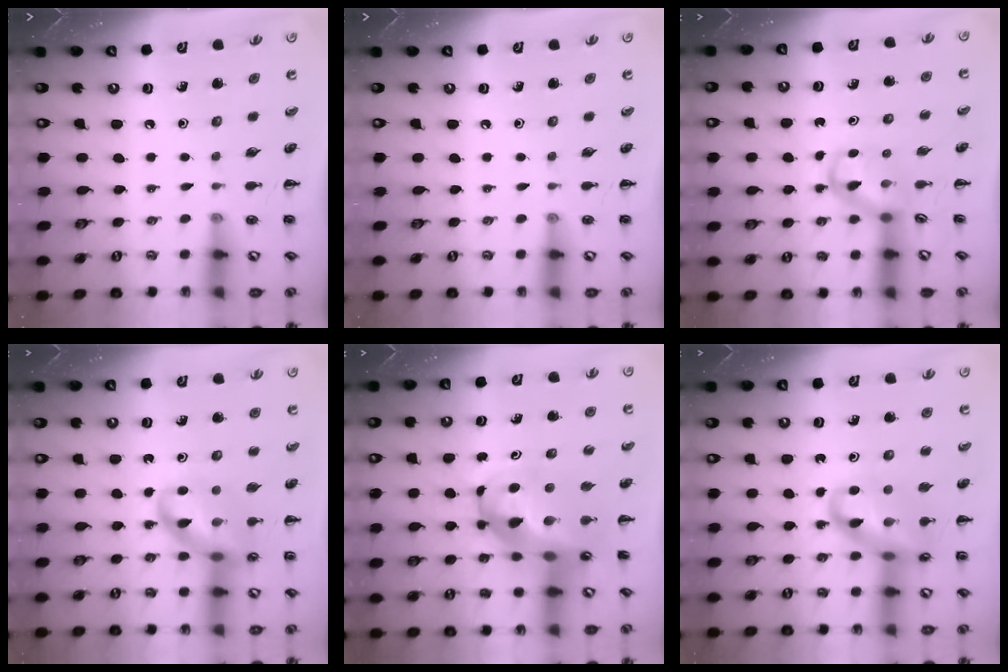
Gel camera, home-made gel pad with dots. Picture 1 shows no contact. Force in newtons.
{"total": 0.0}
{"total": 3.5, "press": 3.3, "slide": 1.2}
{"total": 14.3, "press": 14.0, "slide": 2.9}
{"total": 17.0, "press": 16.4, "slide": 4.5}
{"total": 16.9, "press": 16.7, "slide": 2.5}